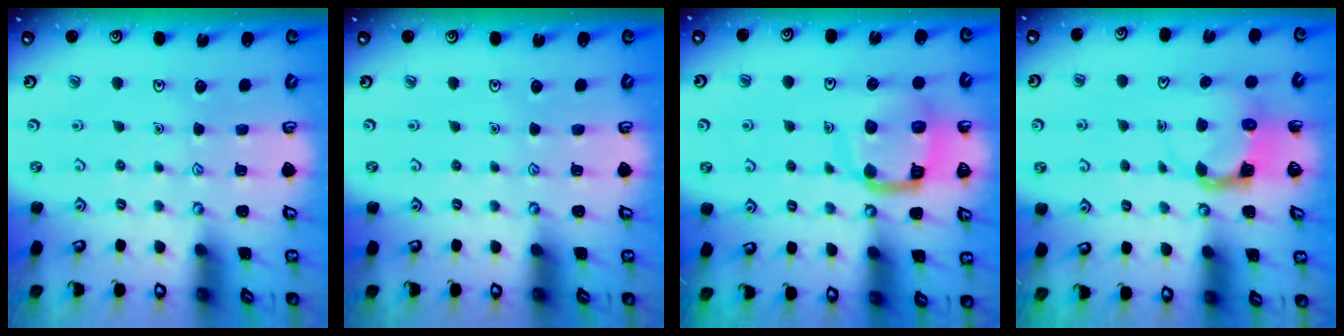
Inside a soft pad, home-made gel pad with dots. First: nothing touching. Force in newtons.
{"total": 0.0}
{"total": 13.0, "press": 12.9, "slide": 1.5}
{"total": 3.7, "press": 3.7, "slide": 0.4}